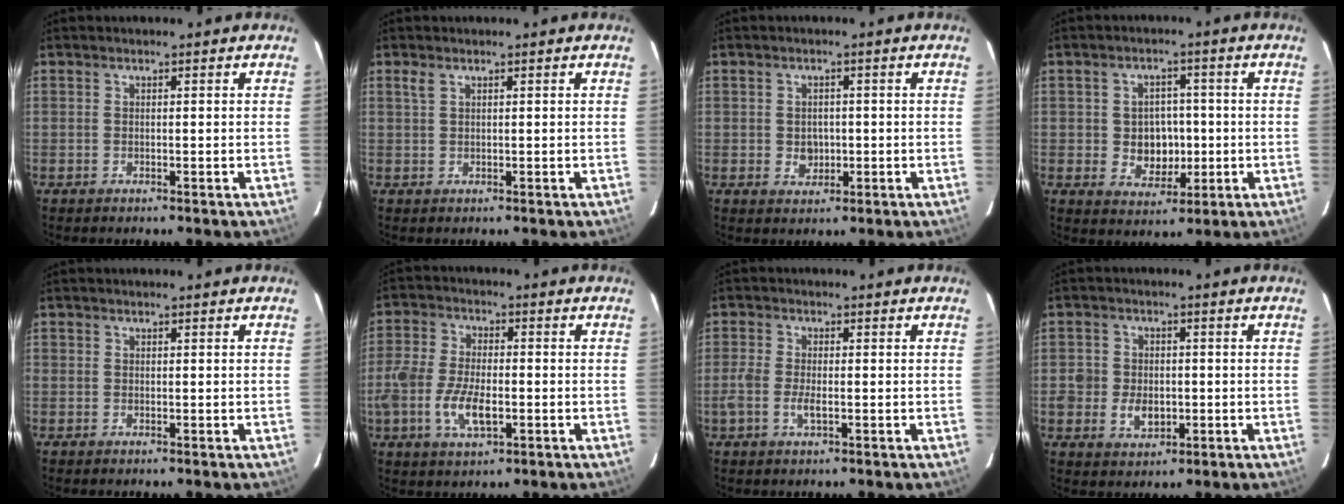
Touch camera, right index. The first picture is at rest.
{"total": 1.1, "force": [0.7, 0.4, 0.8], "torque": [-0.017, 0.003, 0.014]}
{"total": 3.2, "force": [-0.4, 2.9, 1.3], "torque": [-0.024, 0.005, -0.001]}
{"total": 6.6, "force": [-0.6, 5.8, 3.2], "torque": [-0.067, 0.011, 0.003]}
{"total": 0.0}
{"total": 9.6, "force": [-3.2, 4.5, 7.9], "torque": [-0.171, -0.004, -0.062]}
{"total": 3.5, "force": [-1.4, 1.4, 2.9], "torque": [-0.066, -0.002, -0.030]}
{"total": 6.2, "force": [-1.6, 5.1, 3.2], "torque": [-0.076, 0.006, -0.026]}